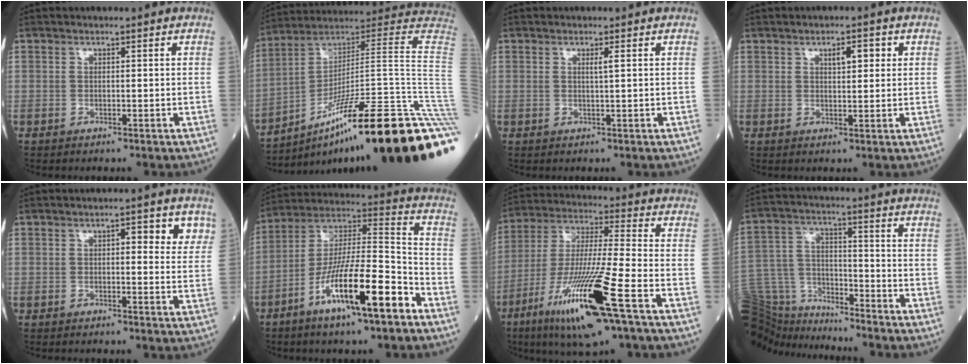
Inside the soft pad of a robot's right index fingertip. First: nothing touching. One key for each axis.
{"total": 32.2, "fx": -15.6, "fy": -0.3, "fz": 28.2, "tx": -0.245, "ty": 0.038, "tz": -0.249}
{"total": 1.3, "fx": 0.5, "fy": -0.2, "fz": 1.2, "tx": -0.023, "ty": -0.002, "tz": 0.007}
{"total": 3.1, "fx": 1.3, "fy": 1.0, "fz": 2.6, "tx": -0.042, "ty": 0.005, "tz": 0.022}
{"total": 5.0, "fx": 2.1, "fy": 1.6, "fz": 4.2, "tx": -0.045, "ty": 0.003, "tz": 0.020}
{"total": 16.9, "fx": -8.5, "fy": 2.1, "fz": 14.5, "tx": -0.264, "ty": -0.009, "tz": -0.148}
{"total": 18.7, "fx": -8.9, "fy": 0.8, "fz": 16.4, "tx": -0.336, "ty": -0.038, "tz": -0.163}
{"total": 16.1, "fx": -15.1, "fy": 2.7, "fz": 4.8, "tx": -0.098, "ty": 0.013, "tz": -0.266}